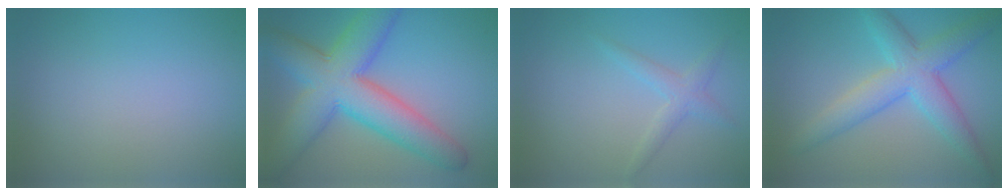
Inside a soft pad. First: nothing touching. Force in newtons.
{"total": 10.0, "press": 10.0, "slide": 0.2}
{"total": 1.8, "press": 1.8, "slide": 0.1}
{"total": 5.7, "press": 5.7, "slide": 0.1}